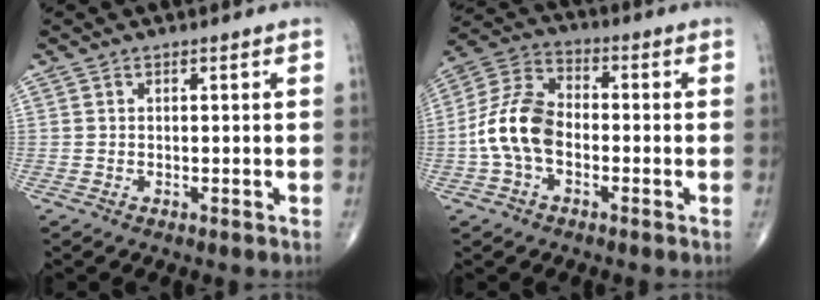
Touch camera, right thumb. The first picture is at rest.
{"total": 11.1, "force": [-2.2, 7.1, 8.2], "torque": [-0.161, 0.036, -0.054]}